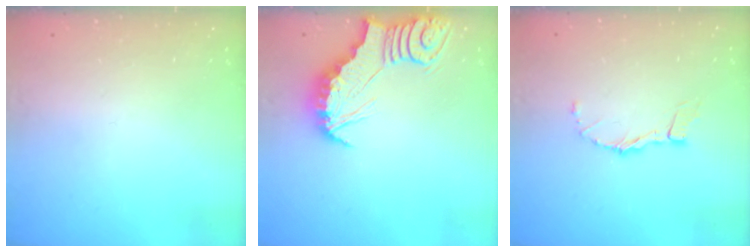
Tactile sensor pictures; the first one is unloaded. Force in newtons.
{"total": 2.5, "press": 2.5, "slide": 0.2}
{"total": 4.5, "press": 4.5, "slide": 0.0}